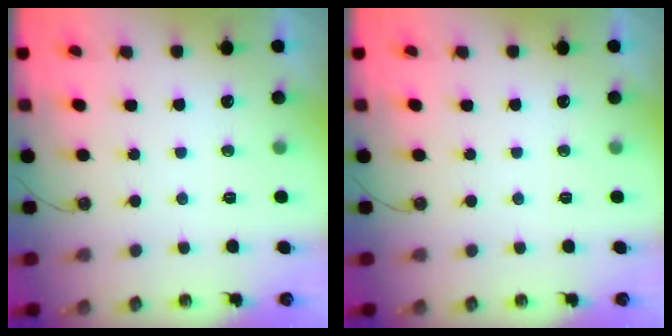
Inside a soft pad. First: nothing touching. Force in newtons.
{"total": 0.0}